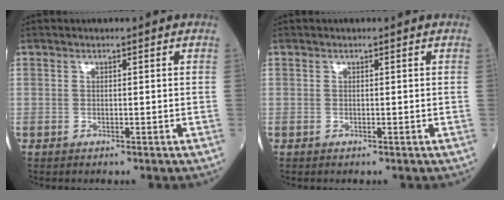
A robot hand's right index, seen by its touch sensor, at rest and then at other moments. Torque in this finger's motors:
{"motor_torque": [0.00, 0.00, 0.00, 0.00]}